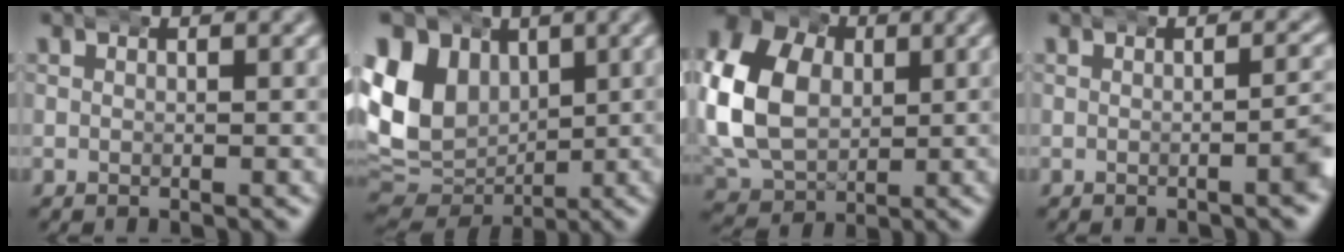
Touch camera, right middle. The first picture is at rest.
{"total": 15.2, "force": [0.5, 13.0, 7.9], "torque": [-0.169, -0.028, 0.011]}
{"total": 13.2, "force": [0.1, 11.1, 7.1], "torque": [-0.171, -0.017, 0.003]}
{"total": 2.2, "force": [-0.3, 0.7, 2.1], "torque": [-0.017, 0.011, -0.012]}